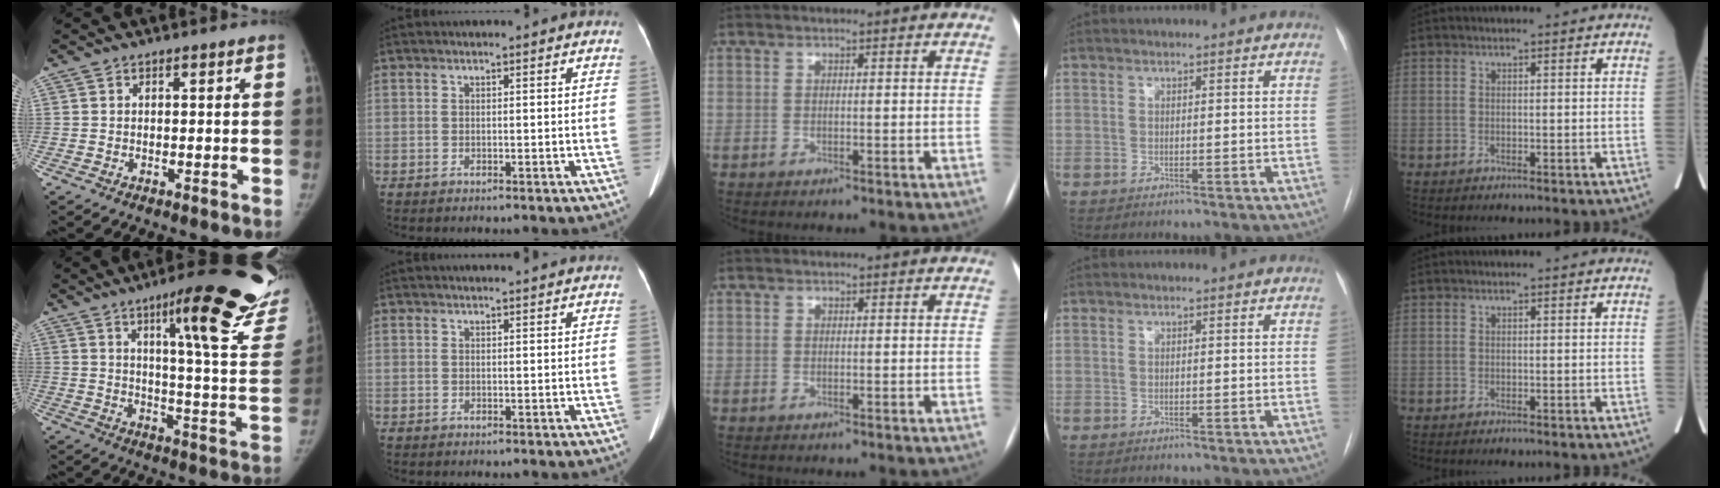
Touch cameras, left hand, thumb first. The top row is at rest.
{"thumb": {"total": 25.6, "force": [17.0, 4.2, 18.7], "torque": [-0.217, -0.098, 0.218]}, "index": {"total": 3.6, "force": [3.5, 0.3, 0.8], "torque": [-0.011, 0.022, 0.038]}}